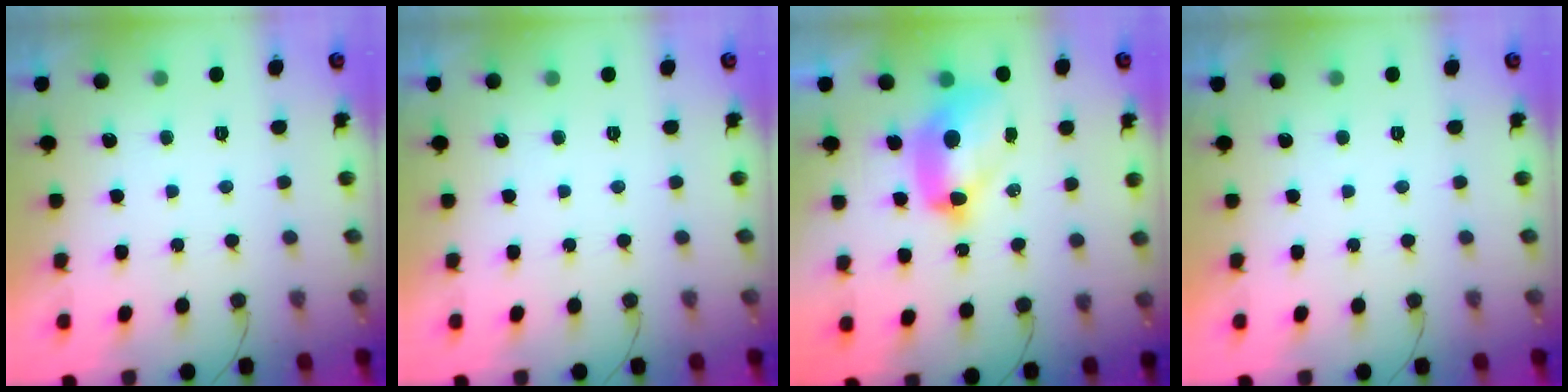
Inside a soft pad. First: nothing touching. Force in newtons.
{"total": 0.0}
{"total": 11.3, "press": 11.2, "slide": 1.1}
{"total": 0.0}